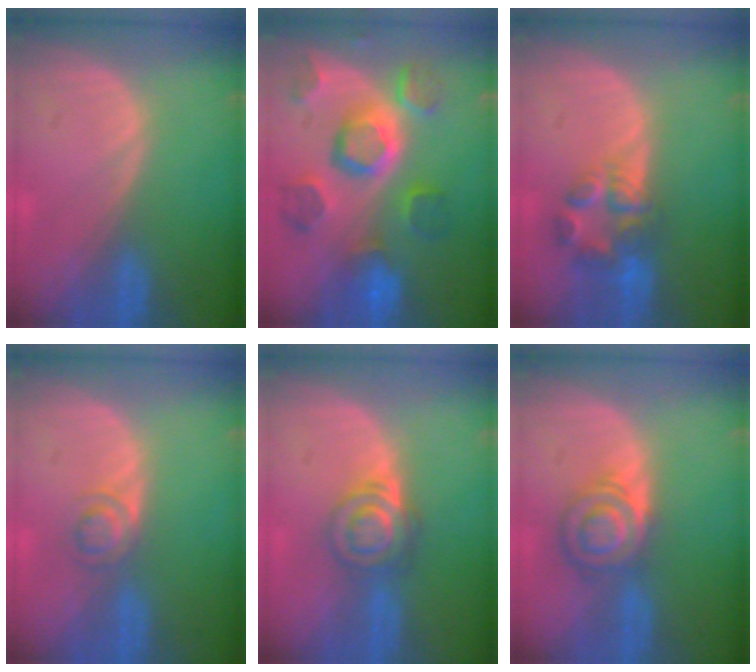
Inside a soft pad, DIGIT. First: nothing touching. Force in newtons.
{"total": 11.3, "press": 10.0, "slide": 5.3}
{"total": 6.9, "press": 6.0, "slide": 3.4}
{"total": 3.0, "press": 2.9, "slide": 0.2}
{"total": 6.5, "press": 5.5, "slide": 3.4}
{"total": 6.0, "press": 6.0, "slide": 0.2}